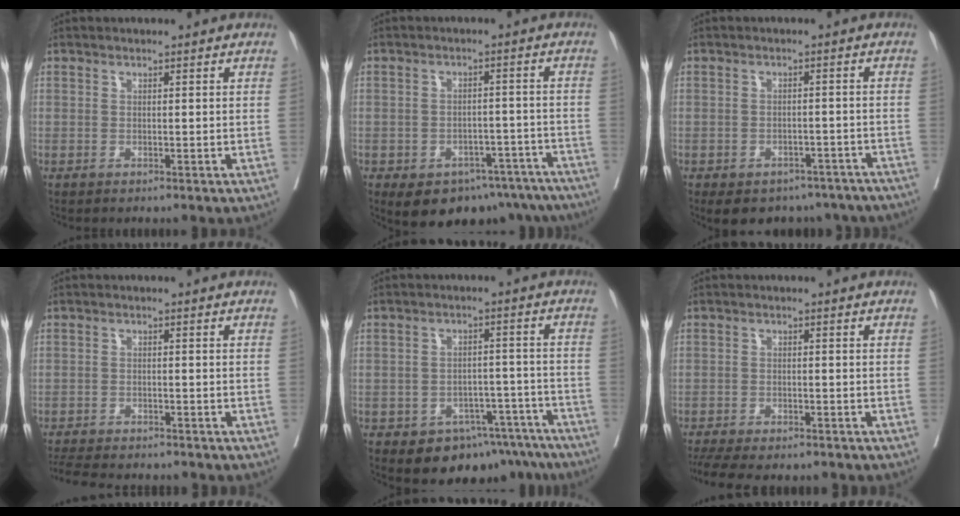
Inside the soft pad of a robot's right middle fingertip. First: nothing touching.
{"total": 14.1, "force": [-10.3, 8.1, 5.3], "torque": [-0.061, 0.023, -0.117]}
{"total": 13.5, "force": [-11.0, 6.9, 3.9], "torque": [-0.063, 0.010, -0.114]}
{"total": 11.8, "force": [-10.6, 2.5, 4.5], "torque": [-0.079, -0.012, -0.147]}
{"total": 10.7, "force": [-8.2, 6.2, 2.9], "torque": [-0.005, 0.036, -0.102]}
{"total": 13.0, "force": [-11.3, 3.3, 5.5], "torque": [-0.108, -0.010, -0.154]}